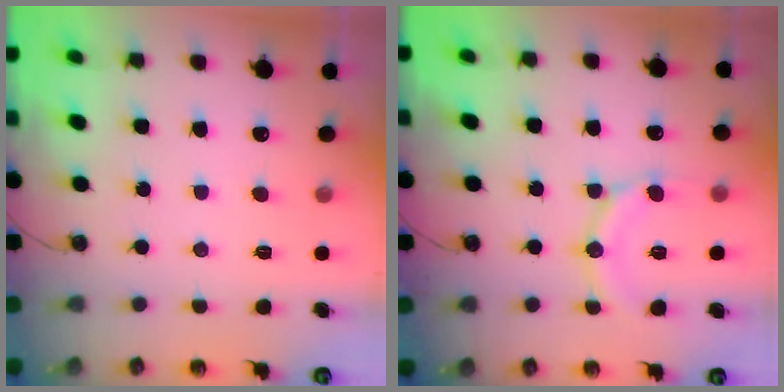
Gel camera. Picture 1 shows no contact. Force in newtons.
{"total": 12.7, "press": 12.6, "slide": 1.4}